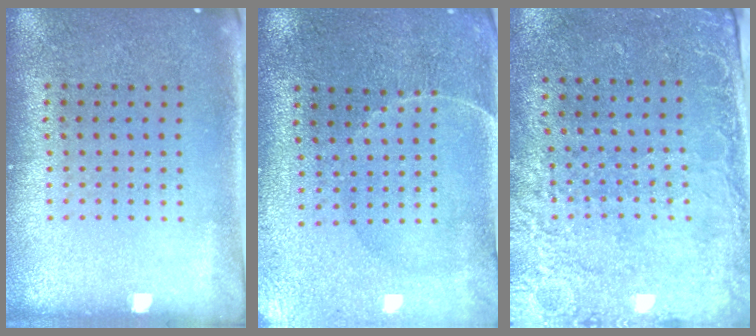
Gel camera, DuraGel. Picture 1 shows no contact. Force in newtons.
{"total": 0.6, "press": 0.4, "slide": 0.5}
{"total": 2.5, "press": 2.2, "slide": 1.3}